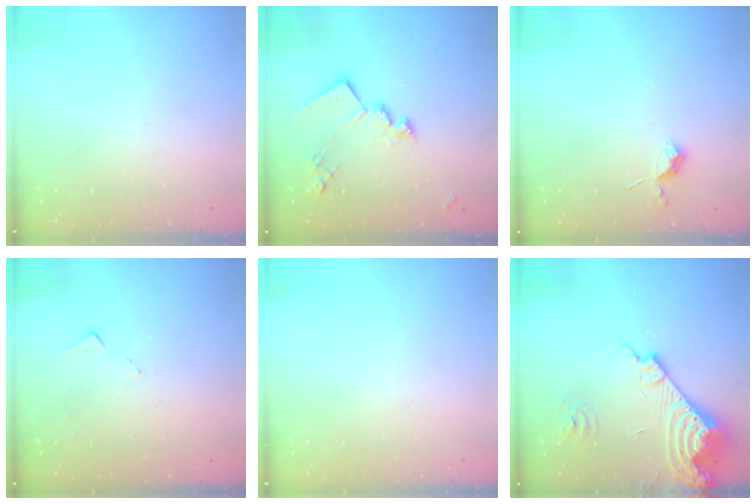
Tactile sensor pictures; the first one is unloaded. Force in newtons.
{"total": 14.8, "press": 14.8, "slide": 0.5}
{"total": 7.0, "press": 6.9, "slide": 0.9}
{"total": 6.0, "press": 5.9, "slide": 0.7}
{"total": 0.0}
{"total": 17.0, "press": 16.9, "slide": 2.0}